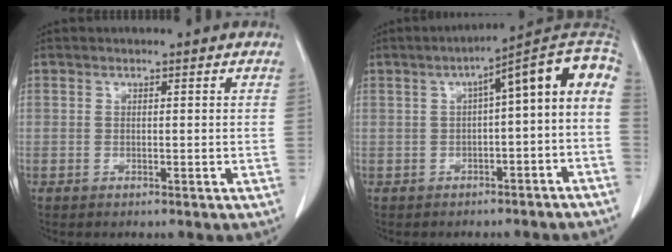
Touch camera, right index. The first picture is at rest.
{"total": 11.6, "force": [-0.3, 2.0, 11.4], "torque": [-0.156, 0.046, -0.006]}